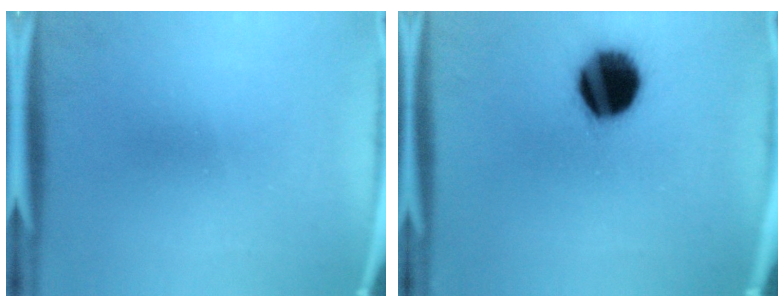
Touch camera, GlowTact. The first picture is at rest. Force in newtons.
{"total": 17.8}